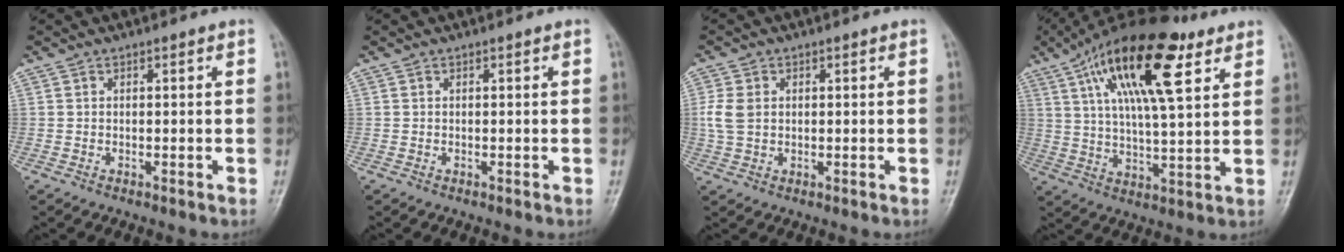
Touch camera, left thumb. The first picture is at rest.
{"total": 0.0}
{"total": 4.5, "force": [0.5, 3.4, 2.8], "torque": [-0.057, 0.007, 0.010]}
{"total": 21.4, "force": [9.9, 7.2, 17.5], "torque": [-0.286, -0.011, 0.167]}